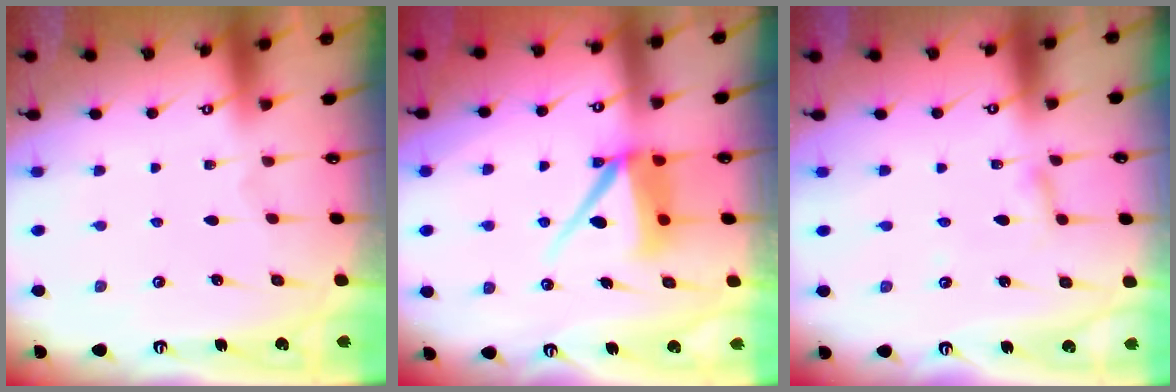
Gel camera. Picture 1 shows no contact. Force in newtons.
{"total": 8.6, "press": 8.5, "slide": 1.2}
{"total": 2.0, "press": 2.0, "slide": 0.2}